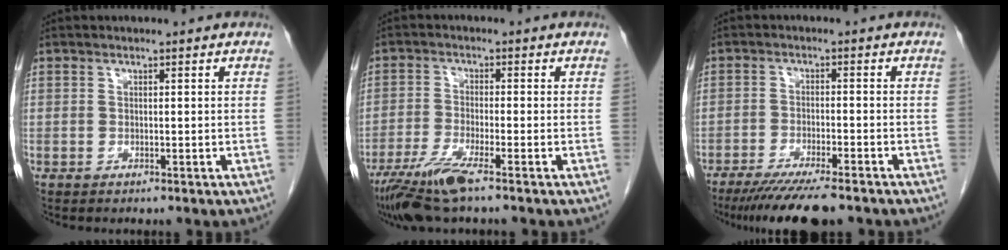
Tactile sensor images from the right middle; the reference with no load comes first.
{"total": 7.3, "force": [-4.9, 0.2, 5.4], "torque": [-0.110, -0.022, -0.095]}
{"total": 10.4, "force": [-8.4, 1.0, 6.1], "torque": [-0.094, -0.024, -0.131]}